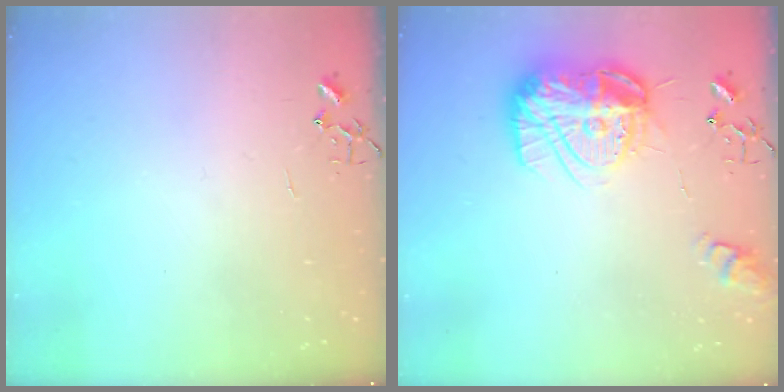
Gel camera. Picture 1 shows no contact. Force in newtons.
{"total": 16.5, "press": 16.4, "slide": 1.5}